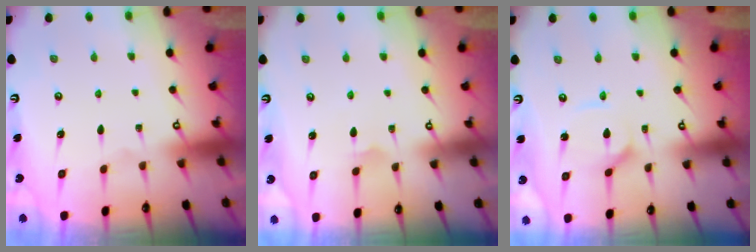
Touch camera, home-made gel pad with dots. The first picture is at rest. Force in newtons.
{"total": 3.0, "press": 3.0, "slide": 0.2}
{"total": 4.4, "press": 4.4, "slide": 0.5}